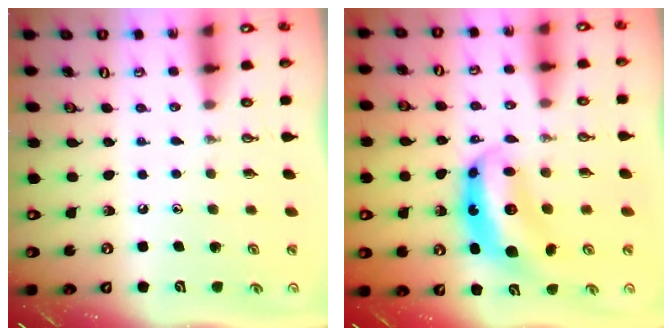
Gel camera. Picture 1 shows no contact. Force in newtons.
{"total": 9.1, "press": 9.0, "slide": 0.8}